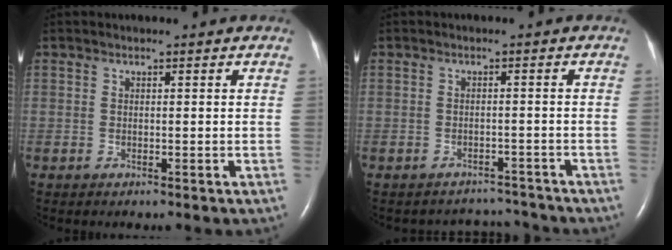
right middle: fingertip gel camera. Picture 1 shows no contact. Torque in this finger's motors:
{"motor_torque": [0.00, -0.07, -0.17, -0.03]}